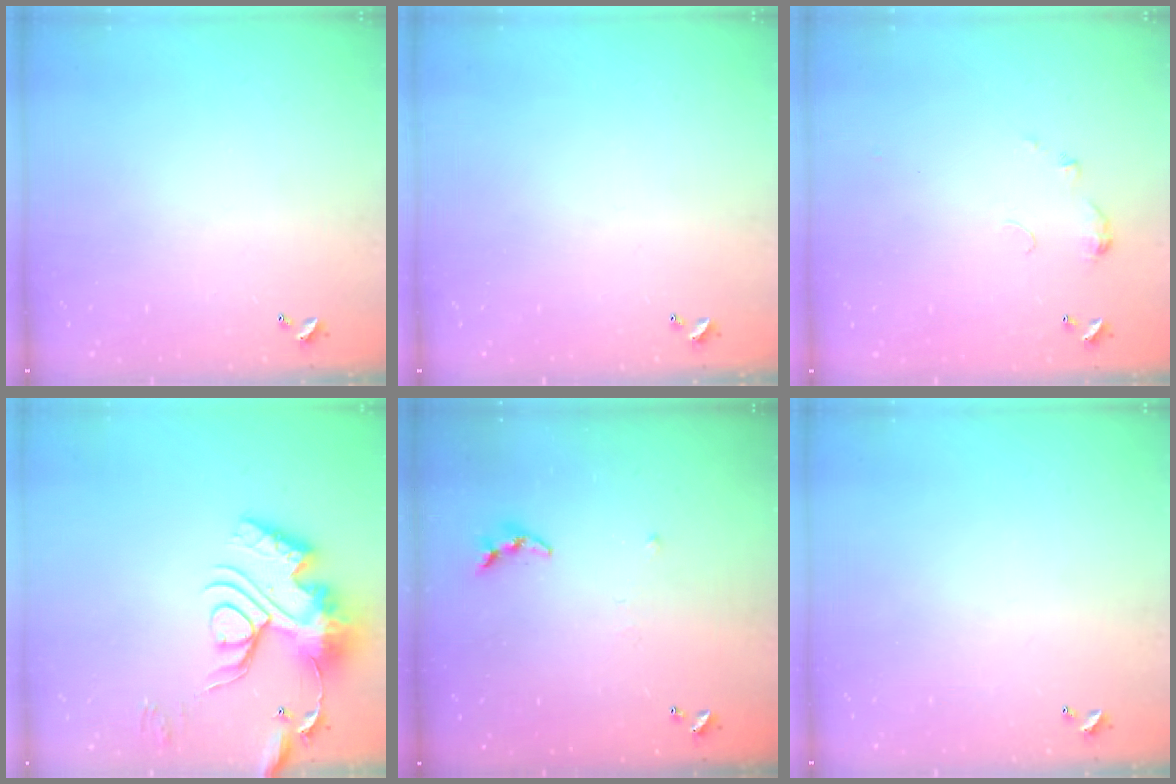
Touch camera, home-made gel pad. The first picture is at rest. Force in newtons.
{"total": 0.0}
{"total": 4.7, "press": 4.6, "slide": 0.7}
{"total": 18.4, "press": 18.3, "slide": 1.8}
{"total": 4.0, "press": 3.9, "slide": 0.5}
{"total": 0.0}